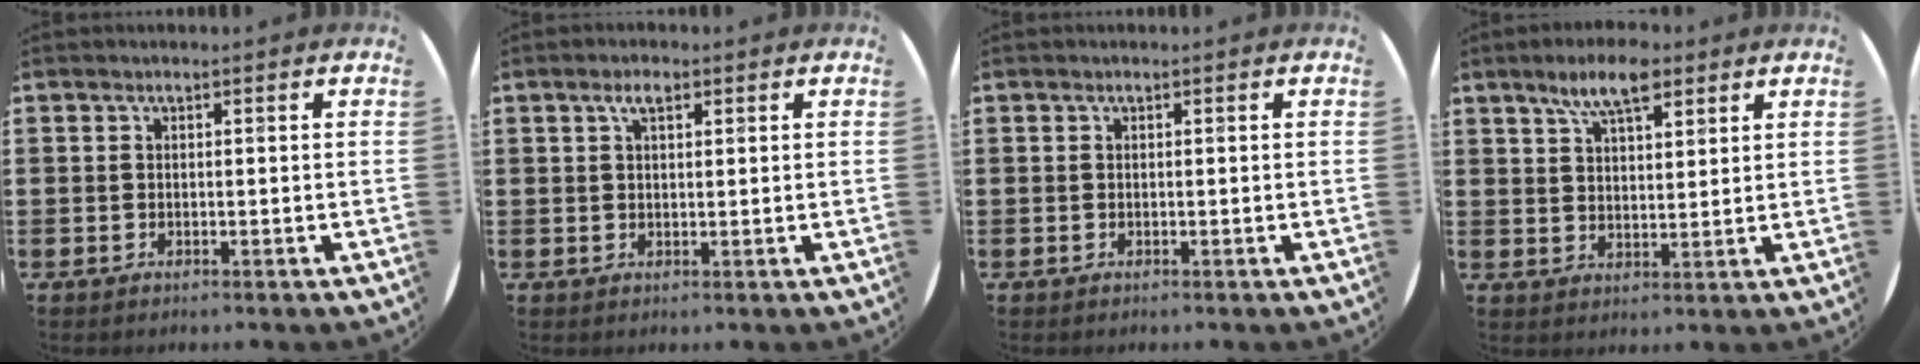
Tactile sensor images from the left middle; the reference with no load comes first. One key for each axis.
{"total": 2.2, "fx": 1.4, "fy": 0.9, "fz": 1.5, "tx": -0.024, "ty": 0.004, "tz": 0.021}
{"total": 0.0}
{"total": 6.9, "fx": 4.9, "fy": 2.5, "fz": 4.1, "tx": -0.075, "ty": -0.008, "tz": 0.084}